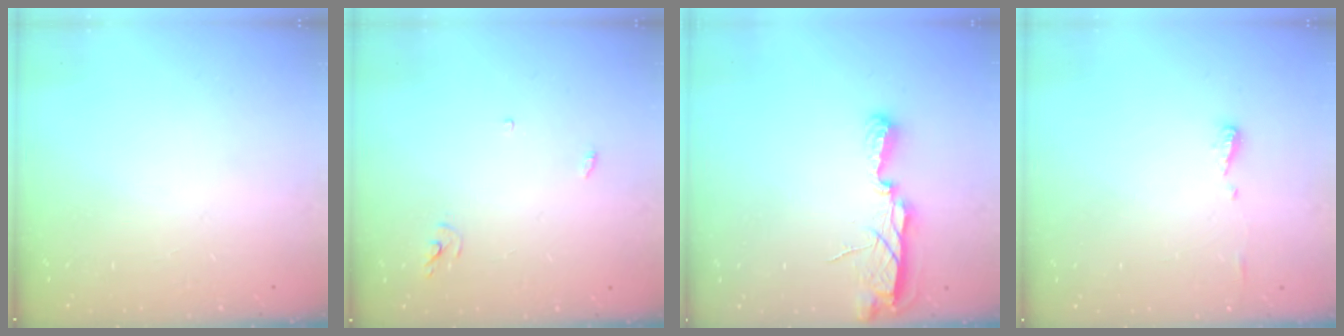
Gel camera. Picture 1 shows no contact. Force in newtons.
{"total": 3.0, "press": 3.0, "slide": 0.2}
{"total": 7.3, "press": 7.3, "slide": 0.5}
{"total": 4.9, "press": 4.9, "slide": 0.6}